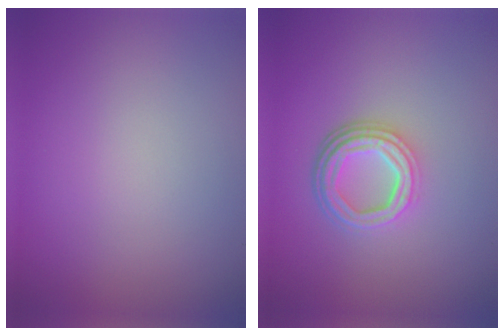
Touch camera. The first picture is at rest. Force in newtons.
{"total": 4.4, "press": 3.3, "slide": 3.0}